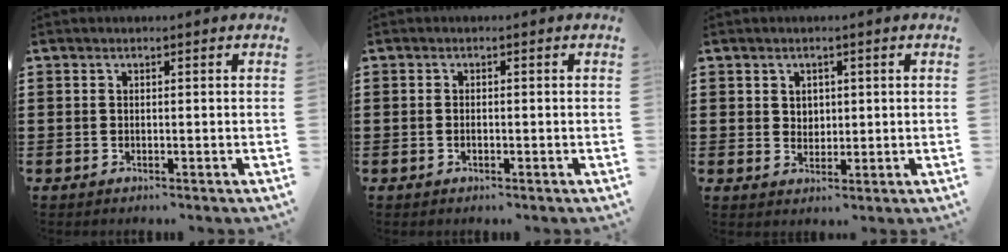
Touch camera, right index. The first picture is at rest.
{"total": 0.7, "force": [-0.3, 0.3, 0.5], "torque": [-0.011, -0.004, -0.005]}
{"total": 2.2, "force": [1.1, 1.9, 0.5], "torque": [-0.015, 0.009, 0.019]}